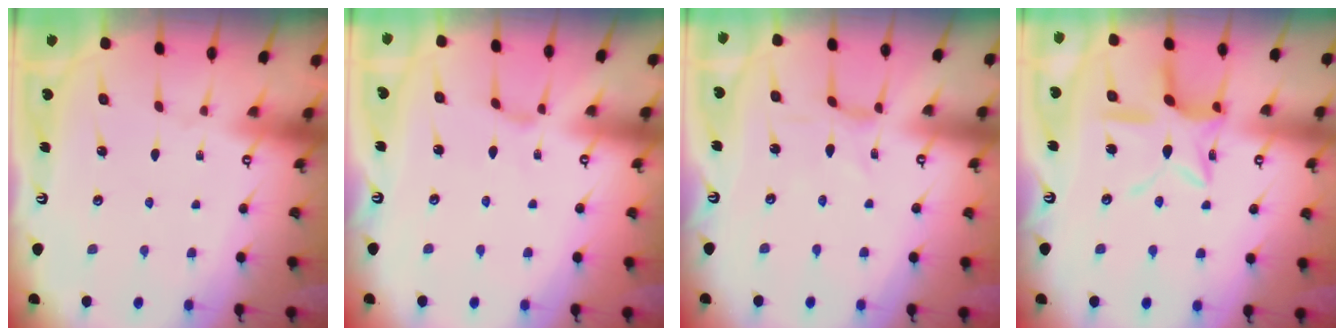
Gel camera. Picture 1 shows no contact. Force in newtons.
{"total": 1.7, "press": 1.6, "slide": 0.4}
{"total": 0.8, "press": 0.8, "slide": 0.2}
{"total": 13.2, "press": 13.1, "slide": 1.1}